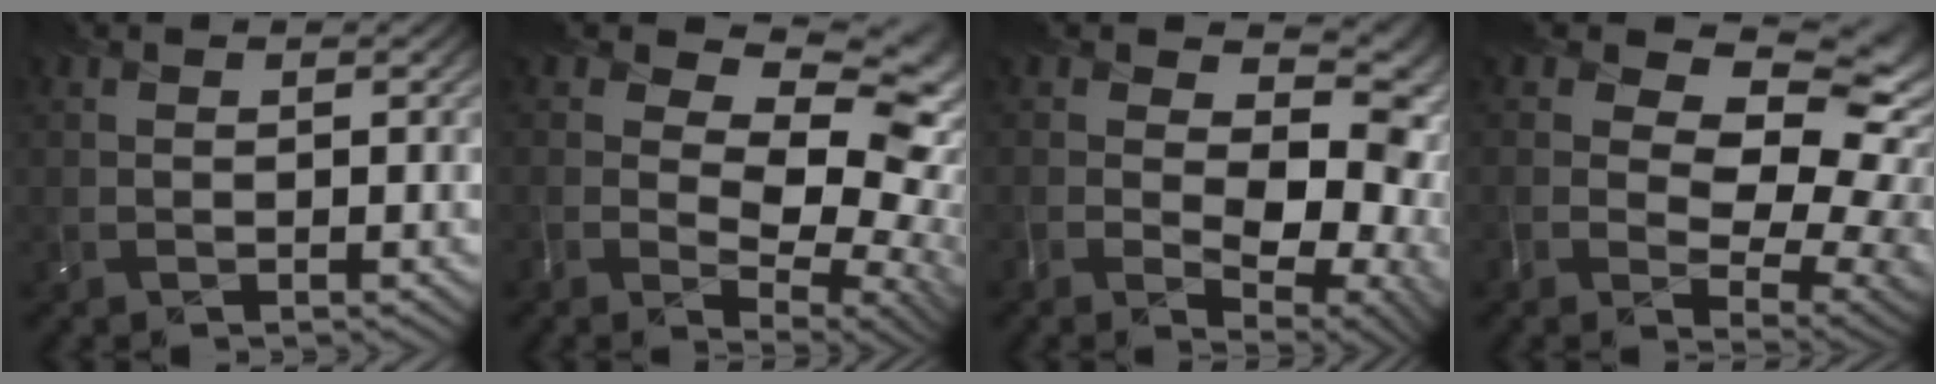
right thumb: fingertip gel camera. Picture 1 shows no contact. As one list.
[{"total": 9.9, "force": [1.5, 6.0, 7.7], "torque": [-0.120, -0.018, 0.030]}, {"total": 11.5, "force": [-0.9, 7.0, 9.1], "torque": [-0.129, -0.024, 0.004]}, {"total": 12.7, "force": [3.0, 8.1, 9.3], "torque": [-0.140, -0.002, 0.061]}]